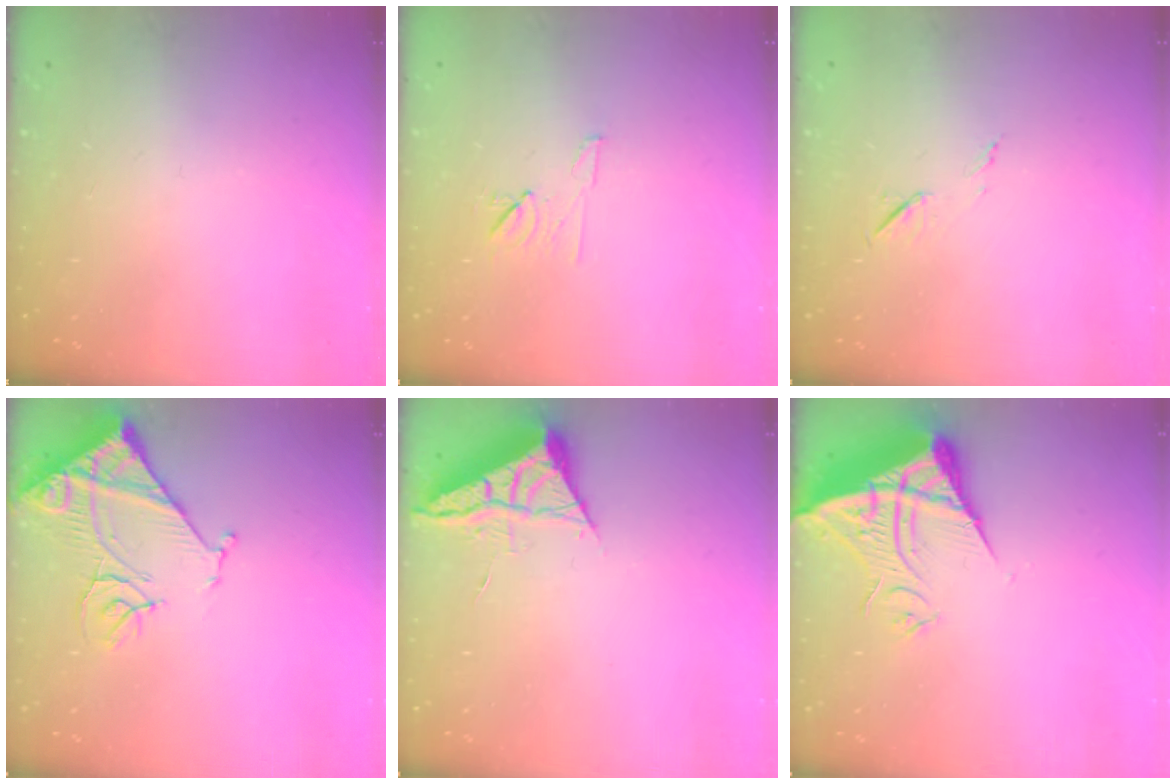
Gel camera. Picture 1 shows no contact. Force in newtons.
{"total": 6.4, "press": 6.4, "slide": 0.6}
{"total": 5.5, "press": 5.3, "slide": 1.5}
{"total": 13.6, "press": 13.5, "slide": 1.7}
{"total": 5.4, "press": 5.4, "slide": 0.8}
{"total": 10.6, "press": 10.5, "slide": 1.1}